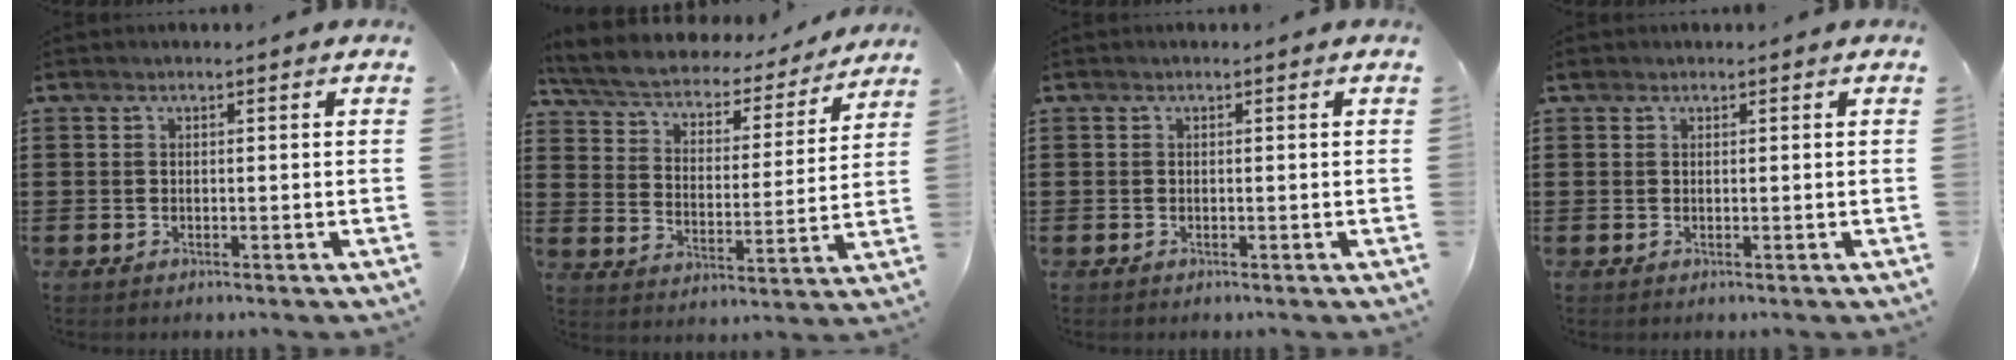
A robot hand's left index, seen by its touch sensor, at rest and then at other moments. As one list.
[{"total": 4.4, "force": [4.1, 1.1, 1.4], "torque": [-0.048, -0.029, 0.064]}, {"total": 0.0}, {"total": 0.7, "force": [0.5, 0.5, 0.1], "torque": [-0.005, 0.005, 0.009]}]